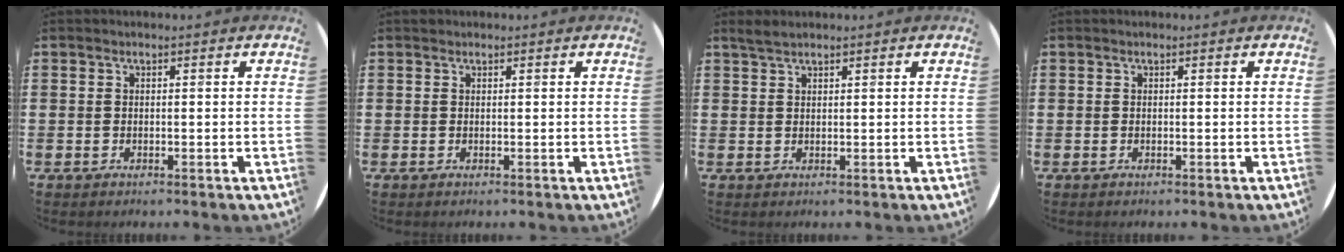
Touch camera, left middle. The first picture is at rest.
{"total": 0.0}
{"total": 1.4, "force": [1.3, 0.2, 0.5], "torque": [-0.011, 0.003, 0.024]}
{"total": 0.0}